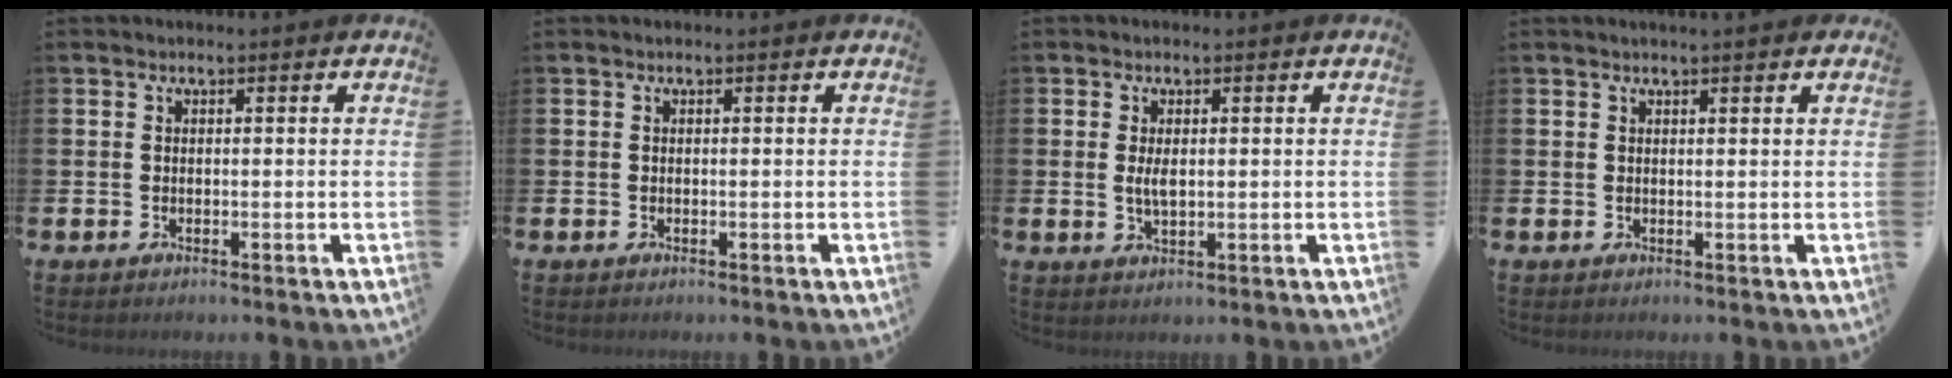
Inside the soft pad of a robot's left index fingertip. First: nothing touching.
{"total": 0.0}
{"total": 2.5, "force": [0.5, 1.1, 2.2], "torque": [-0.032, -0.001, 0.004]}
{"total": 1.2, "force": [1.1, 0.0, 0.5], "torque": [-0.001, -0.001, 0.018]}